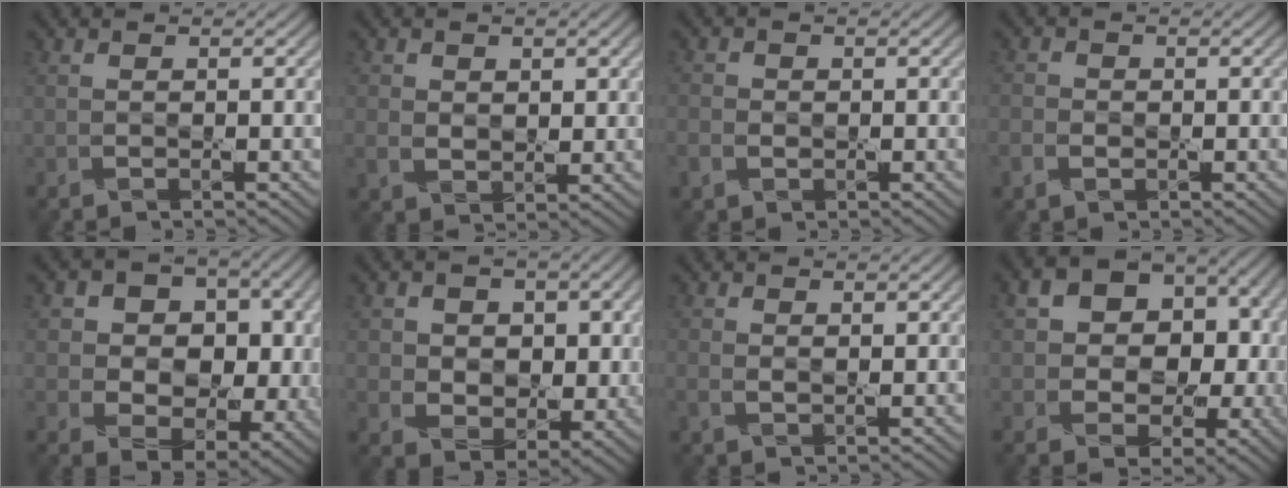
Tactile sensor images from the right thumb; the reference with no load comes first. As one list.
[{"total": 3.8, "force": [1.1, 3.0, 2.0], "torque": [-0.055, -0.010, 0.021]}, {"total": 2.5, "force": [-0.6, 2.1, 1.2], "torque": [-0.035, -0.003, -0.016]}, {"total": 2.6, "force": [-0.9, 2.1, 1.3], "torque": [-0.036, -0.004, -0.022]}, {"total": 12.2, "force": [1.6, 9.5, 7.4], "torque": [-0.133, -0.012, 0.021]}, {"total": 8.0, "force": [1.9, 6.7, 4.0], "torque": [-0.094, -0.005, 0.031]}, {"total": 2.5, "force": [0.4, 1.6, 1.8], "torque": [-0.045, -0.004, 0.011]}, {"total": 13.8, "force": [1.6, 10.7, 8.5], "torque": [-0.139, 0.003, 0.024]}]